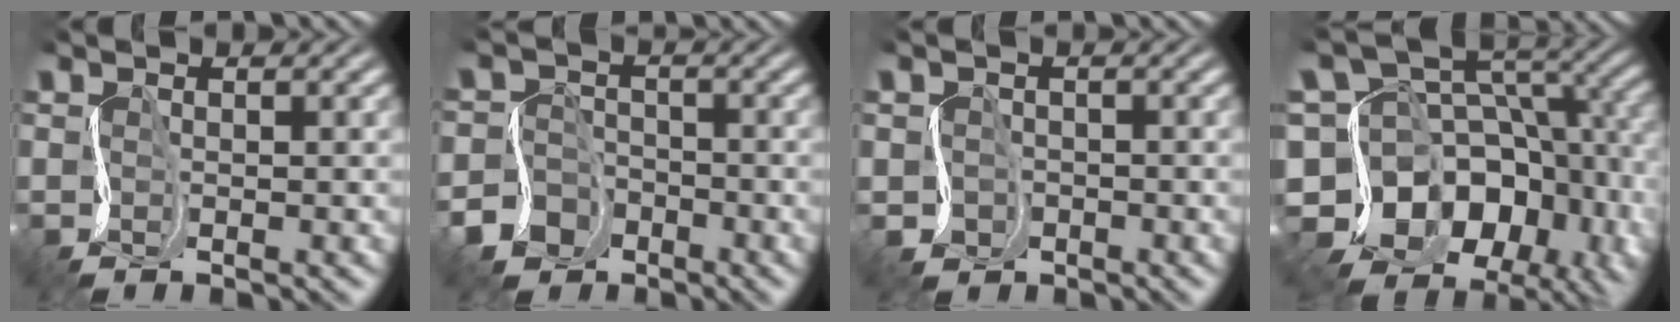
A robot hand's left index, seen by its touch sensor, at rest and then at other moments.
{"total": 6.2, "force": [-3.8, 4.8, 0.7], "torque": [0.000, -0.017, -0.078]}
{"total": 1.2, "force": [-0.3, 1.1, -0.2], "torque": [0.005, -0.003, -0.004]}
{"total": 15.1, "force": [-5.7, 11.2, 8.4], "torque": [-0.164, 0.008, -0.088]}